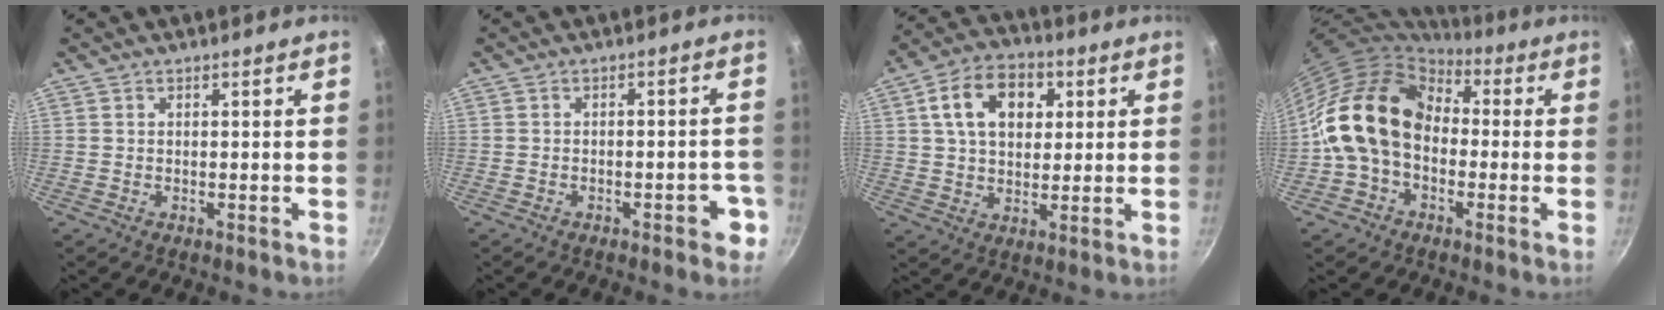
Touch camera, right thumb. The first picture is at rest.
{"total": 4.7, "force": [-2.3, 2.0, 3.6], "torque": [-0.026, 0.025, -0.025]}
{"total": 13.0, "force": [3.8, 8.9, 8.7], "torque": [-0.118, 0.007, 0.054]}
{"total": 15.9, "force": [-0.1, 12.0, 10.4], "torque": [-0.157, 0.039, -0.018]}